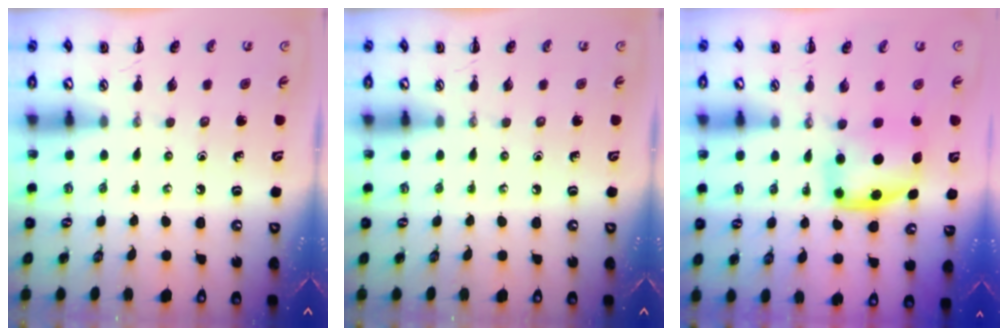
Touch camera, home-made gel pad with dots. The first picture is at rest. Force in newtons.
{"total": 0.0}
{"total": 6.6, "press": 6.6, "slide": 0.4}